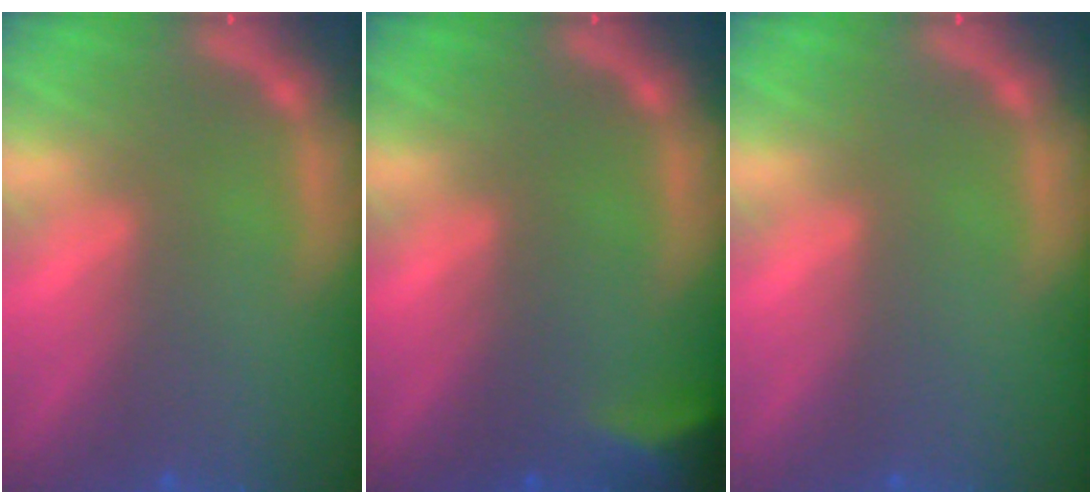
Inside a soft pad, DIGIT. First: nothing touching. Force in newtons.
{"total": 3.5}
{"total": 0.0}